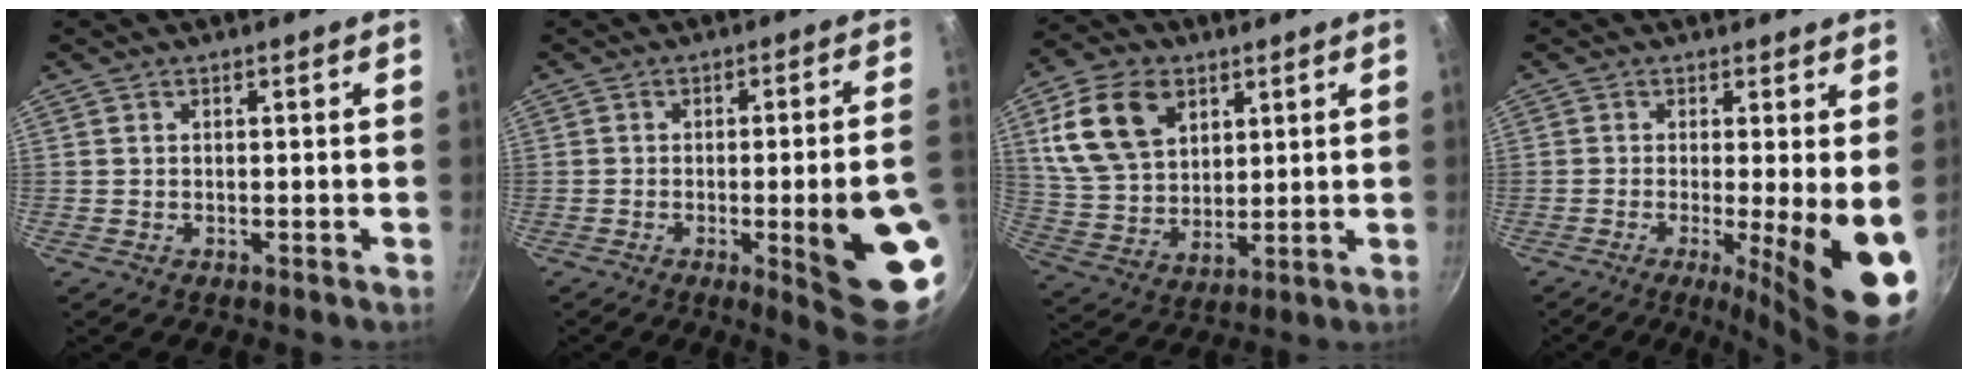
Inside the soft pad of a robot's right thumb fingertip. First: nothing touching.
{"total": 15.0, "force": [-3.5, 2.4, 14.4], "torque": [-0.167, 0.012, -0.037]}
{"total": 15.9, "force": [6.2, 10.9, 9.8], "torque": [-0.162, -0.012, 0.124]}
{"total": 12.3, "force": [-2.1, 2.1, 11.9], "torque": [-0.158, -0.021, -0.027]}